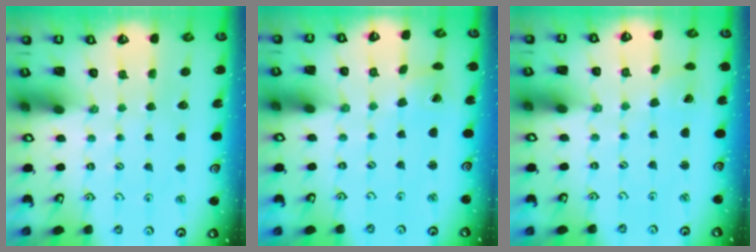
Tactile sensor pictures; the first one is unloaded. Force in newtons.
{"total": 1.6, "press": 1.6, "slide": 0.3}
{"total": 0.0}